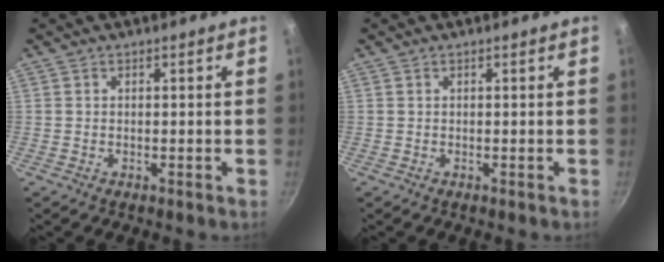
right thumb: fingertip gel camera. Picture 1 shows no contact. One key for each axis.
{"total": 0.0}